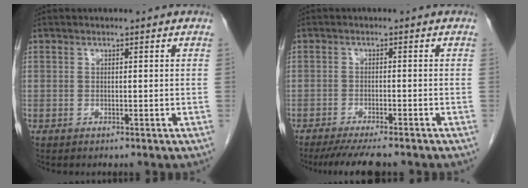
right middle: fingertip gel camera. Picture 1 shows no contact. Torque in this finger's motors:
{"motor_torque": [0.12, -0.09, 0.03, 0.02]}